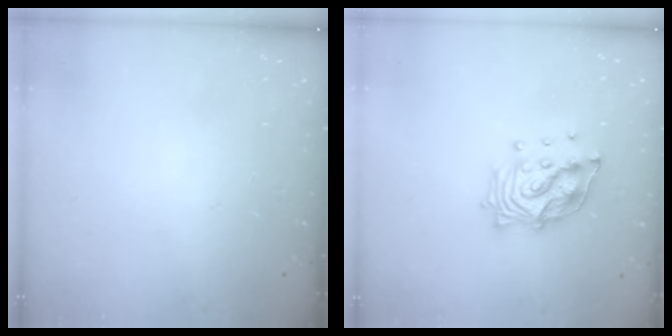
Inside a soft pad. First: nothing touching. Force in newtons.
{"total": 13.9, "press": 13.8, "slide": 1.4}